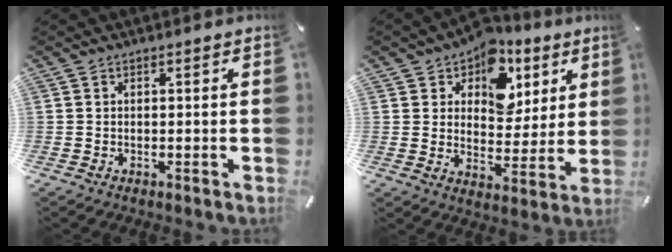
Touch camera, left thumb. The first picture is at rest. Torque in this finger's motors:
{"motor_torque": [1.70, 1.75, 1.30, -1.27, 0.35]}